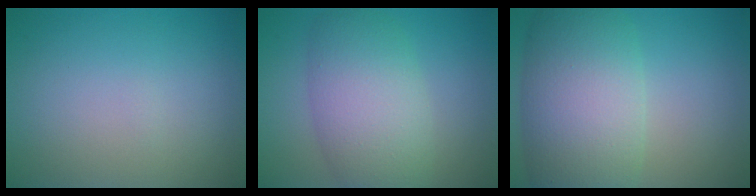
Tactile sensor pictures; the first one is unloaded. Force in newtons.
{"total": 7.2, "press": 7.2, "slide": 0.2}
{"total": 9.9, "press": 9.9, "slide": 0.1}